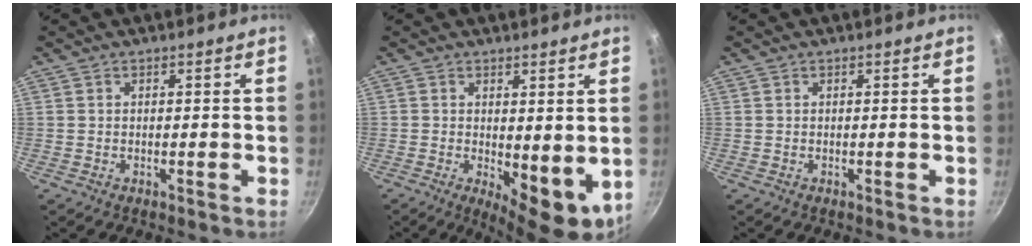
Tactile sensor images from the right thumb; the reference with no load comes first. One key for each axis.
{"total": 9.0, "fx": -0.2, "fy": 4.1, "fz": 8.0, "tx": -0.091, "ty": -0.013, "tz": 0.009}
{"total": 0.0}